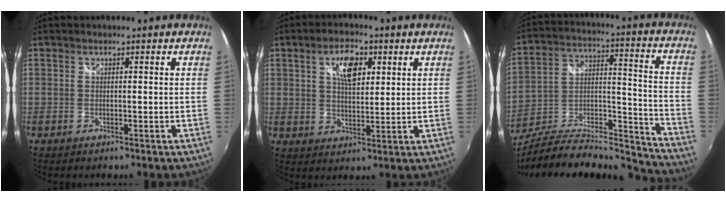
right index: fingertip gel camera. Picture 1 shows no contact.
{"total": 7.4, "force": [2.9, 3.6, 5.8], "torque": [-0.099, 0.015, 0.051]}
{"total": 21.1, "force": [-18.8, 2.9, 9.3], "torque": [-0.153, -0.008, -0.305]}